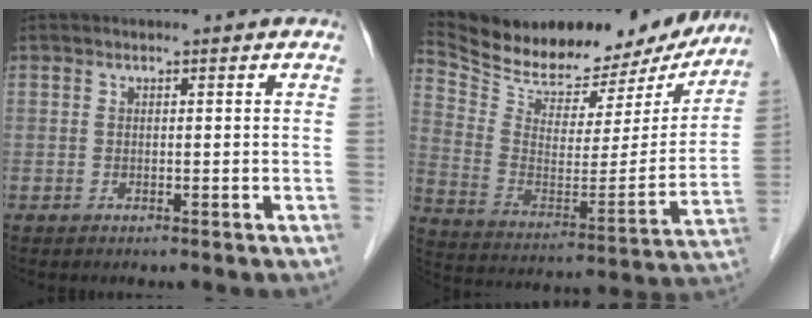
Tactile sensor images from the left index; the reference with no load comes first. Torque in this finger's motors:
{"motor_torque": [-0.21, -1.10, 0.52, 0.05]}